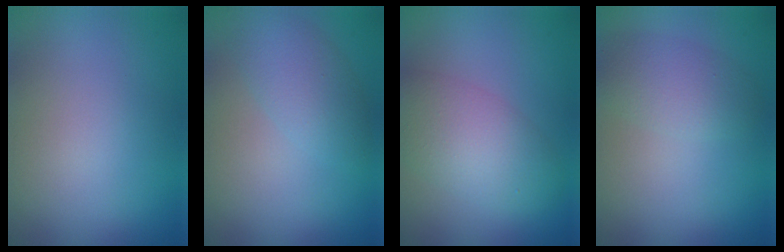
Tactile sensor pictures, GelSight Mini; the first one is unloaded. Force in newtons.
{"total": 3.3, "press": 3.3, "slide": 0.1}
{"total": 4.8, "press": 4.8, "slide": 0.2}
{"total": 2.9, "press": 2.9, "slide": 0.0}